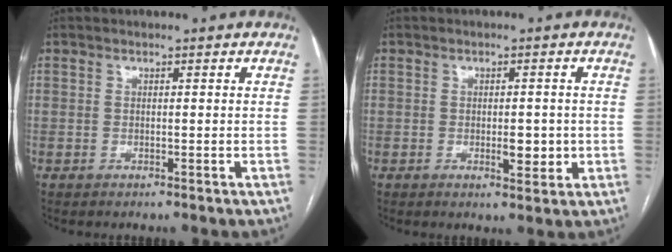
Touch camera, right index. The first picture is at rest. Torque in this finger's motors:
{"motor_torque": [0.80, 0.86, 0.01, 0.08]}